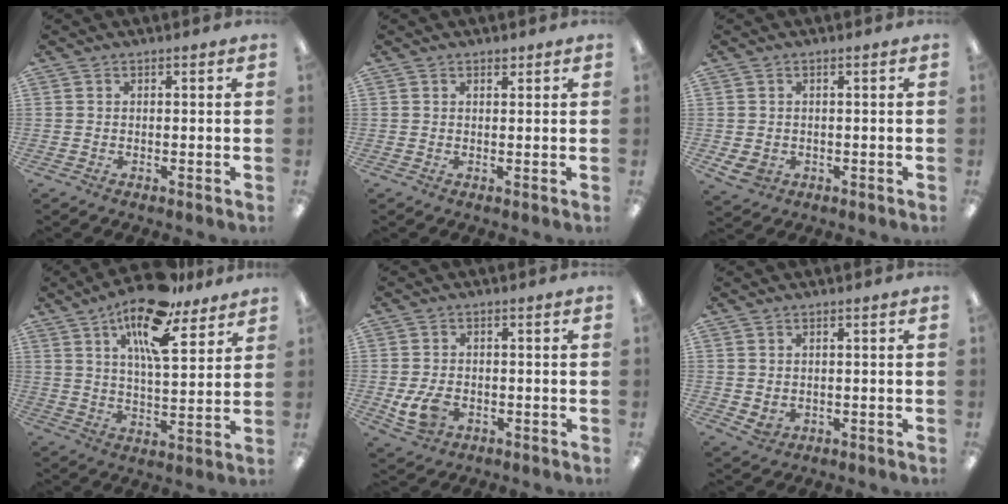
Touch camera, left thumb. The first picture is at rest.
{"total": 1.0, "force": [0.9, 0.4, 0.4], "torque": [0.000, -0.003, 0.015]}
{"total": 3.1, "force": [-0.7, 2.6, 1.6], "torque": [-0.039, 0.000, -0.015]}
{"total": 16.3, "force": [10.9, 5.5, 10.8], "torque": [-0.179, -0.051, 0.180]}
{"total": 6.7, "force": [-1.5, 4.6, 4.6], "torque": [-0.096, 0.001, -0.028]}
{"total": 1.9, "force": [0.7, 1.5, 0.8], "torque": [-0.008, -0.004, 0.012]}